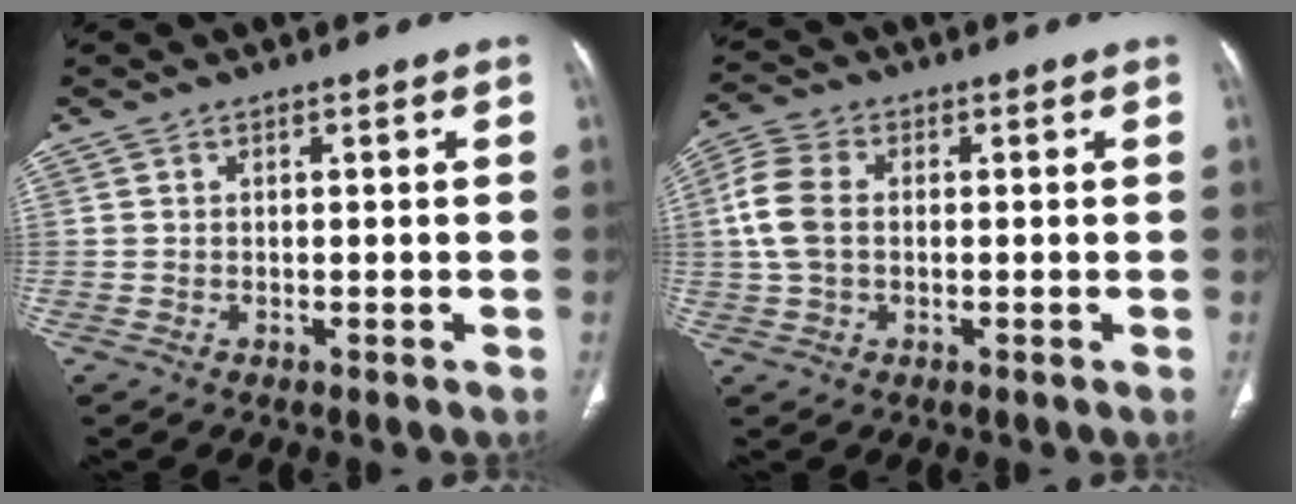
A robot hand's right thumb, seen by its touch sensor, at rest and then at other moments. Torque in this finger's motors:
{"motor_torque": [0.03, 0.12, 0.10, -0.01, 0.08]}